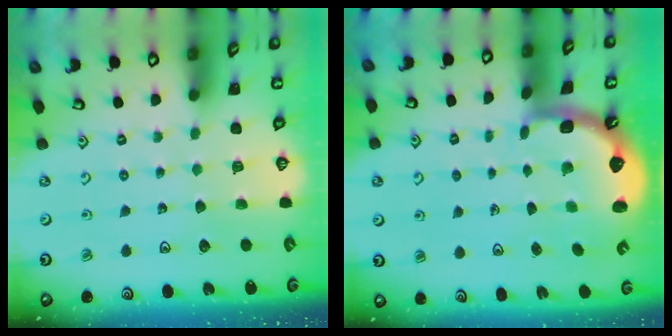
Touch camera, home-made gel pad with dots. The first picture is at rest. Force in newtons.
{"total": 2.7, "press": 1.5, "slide": 2.3}